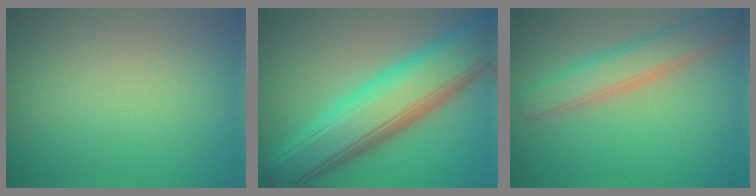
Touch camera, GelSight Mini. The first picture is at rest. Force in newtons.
{"total": 10.2, "press": 10.2, "slide": 0.4}
{"total": 4.0, "press": 4.0, "slide": 0.4}